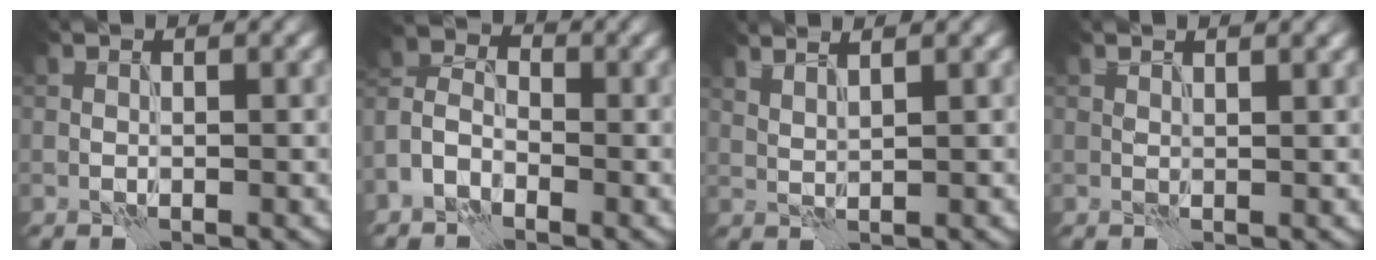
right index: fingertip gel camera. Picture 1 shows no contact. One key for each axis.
{"total": 3.6, "fx": -2.4, "fy": 2.2, "fz": 1.5, "tx": -0.035, "ty": 0.006, "tz": -0.055}
{"total": 2.7, "fx": 2.1, "fy": 0.8, "fz": 1.5, "tx": -0.014, "ty": 0.007, "tz": 0.023}
{"total": 1.6, "fx": 1.1, "fy": 0.6, "fz": 1.0, "tx": -0.007, "ty": 0.003, "tz": 0.011}